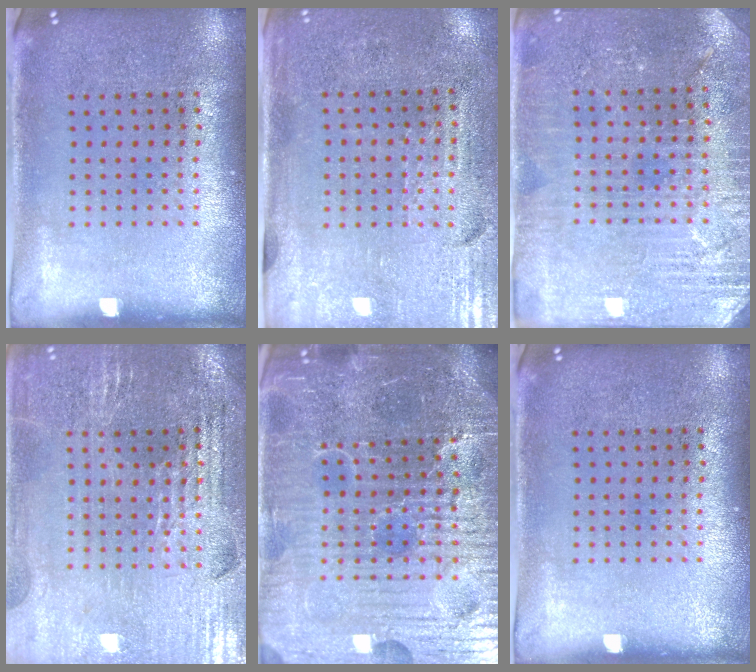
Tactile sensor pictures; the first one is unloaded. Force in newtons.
{"total": 3.4, "press": 3.0, "slide": 1.6}
{"total": 3.1, "press": 3.1, "slide": 0.5}
{"total": 2.8, "press": 2.8, "slide": 0.4}
{"total": 6.8, "press": 6.1, "slide": 3.1}
{"total": 0.0}